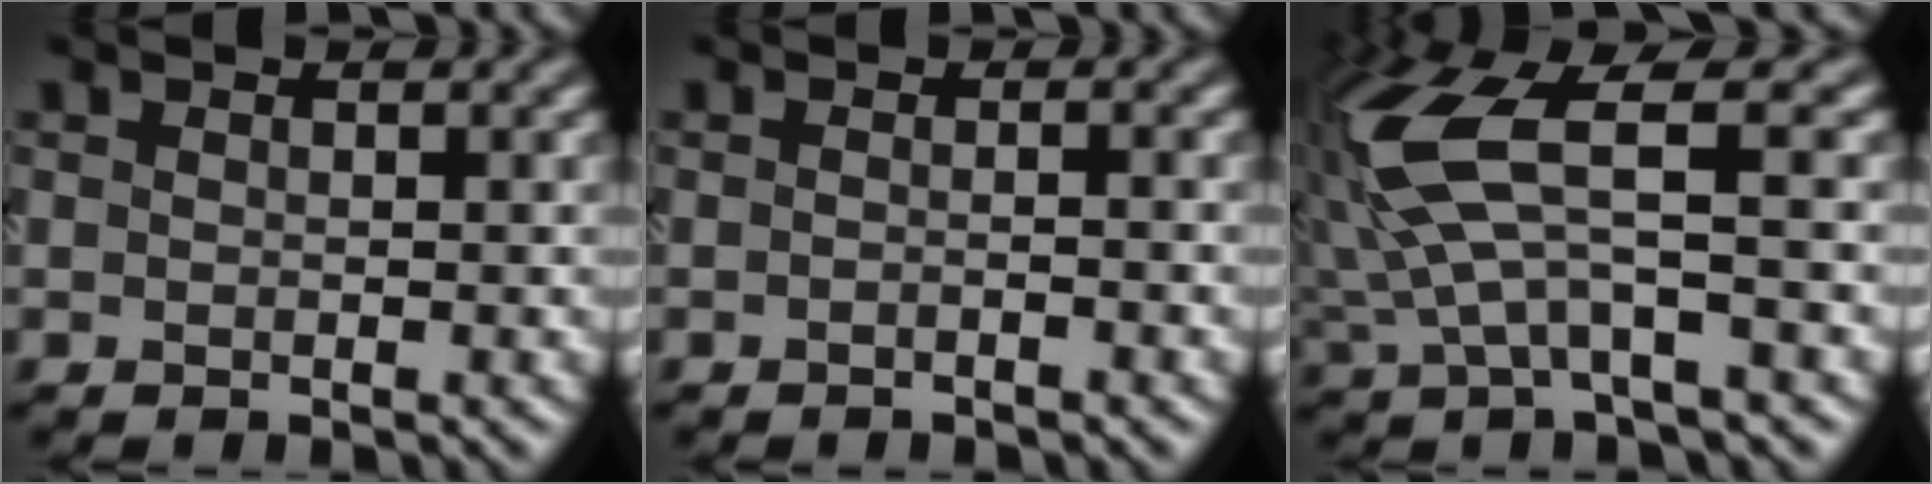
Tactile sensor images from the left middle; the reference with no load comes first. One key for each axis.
{"total": 0.9, "fx": -0.8, "fy": 0.1, "fz": 0.3, "tx": 0.000, "ty": -0.003, "tz": -0.021}
{"total": 7.8, "fx": 1.4, "fy": 2.8, "fz": 7.2, "tx": -0.170, "ty": 0.012, "tz": 0.025}